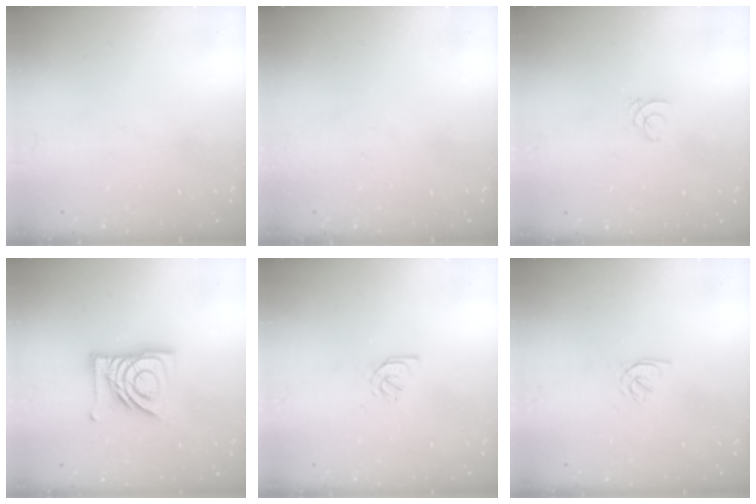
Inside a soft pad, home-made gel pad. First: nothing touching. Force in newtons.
{"total": 0.0}
{"total": 1.0, "press": 1.0, "slide": 0.1}
{"total": 14.7, "press": 14.6, "slide": 1.7}
{"total": 2.6, "press": 2.5, "slide": 0.7}
{"total": 2.1, "press": 2.0, "slide": 0.5}